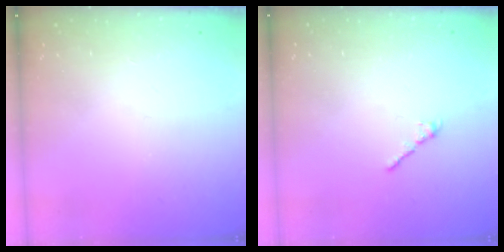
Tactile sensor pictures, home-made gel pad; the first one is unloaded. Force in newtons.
{"total": 1.7, "press": 1.5, "slide": 0.6}